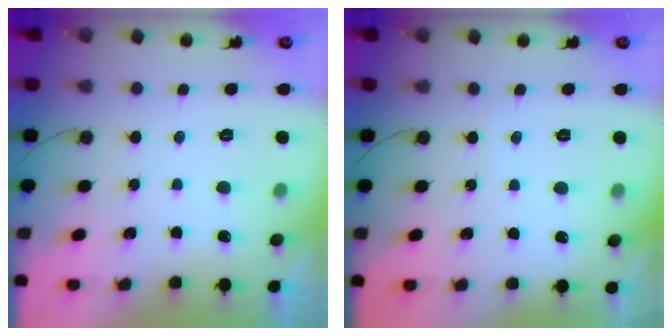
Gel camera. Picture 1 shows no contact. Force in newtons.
{"total": 2.3, "press": 2.2, "slide": 0.3}